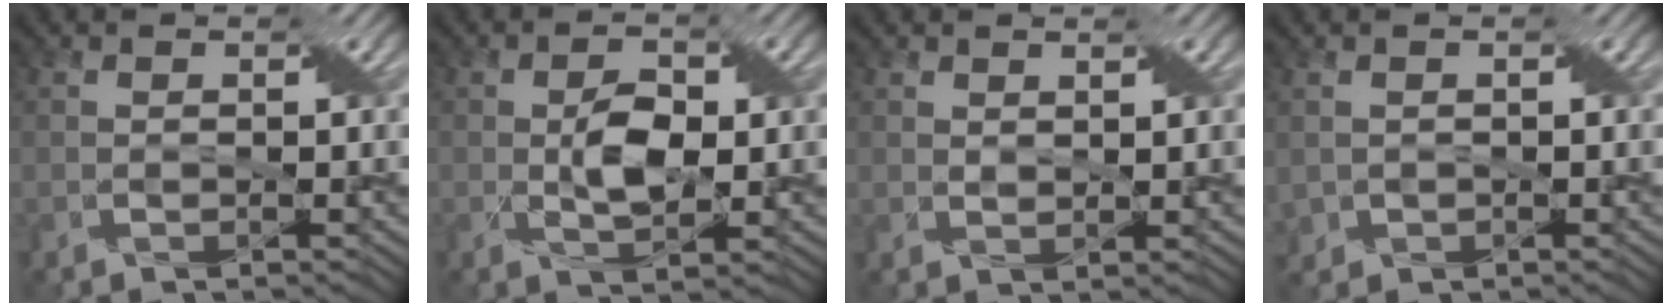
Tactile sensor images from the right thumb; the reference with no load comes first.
{"total": 4.3, "force": [0.1, 2.2, 3.7], "torque": [-0.075, -0.001, 0.004]}
{"total": 1.2, "force": [1.1, 0.5, 0.3], "torque": [-0.011, -0.003, 0.023]}
{"total": 1.7, "force": [-0.2, 1.6, 0.6], "torque": [-0.023, -0.009, -0.004]}